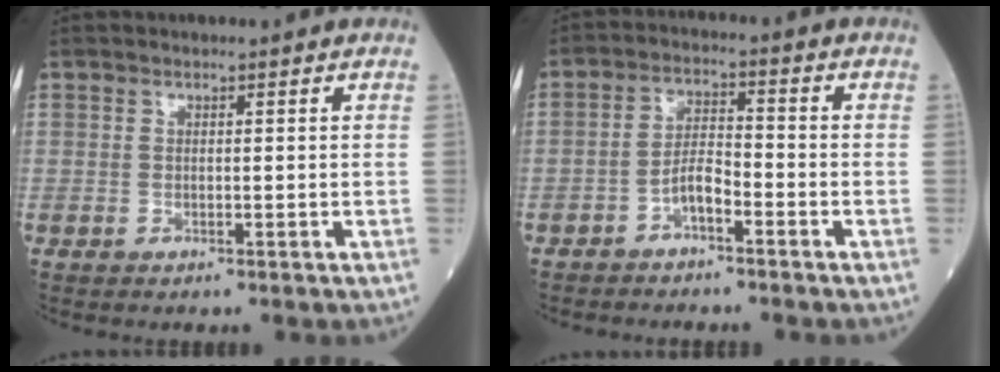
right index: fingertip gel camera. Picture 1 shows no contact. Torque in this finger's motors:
{"motor_torque": [0.68, -0.23, 0.33, 0.08]}